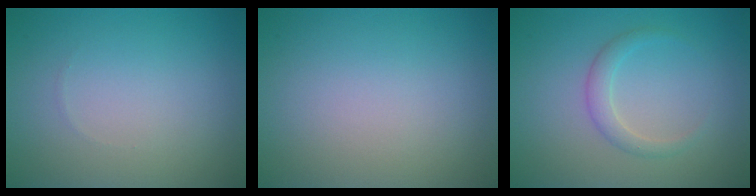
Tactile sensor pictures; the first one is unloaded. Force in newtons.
{"total": 0.0}
{"total": 1.7, "press": 1.7, "slide": 0.1}